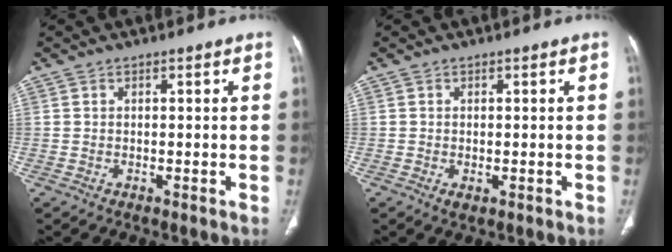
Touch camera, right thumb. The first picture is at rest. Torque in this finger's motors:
{"motor_torque": [-0.02, -0.04, 0.01, 0.64, 0.07]}